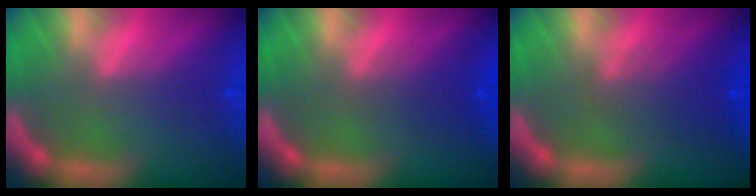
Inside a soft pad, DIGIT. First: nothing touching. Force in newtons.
{"total": 2.5}
{"total": 3.6}